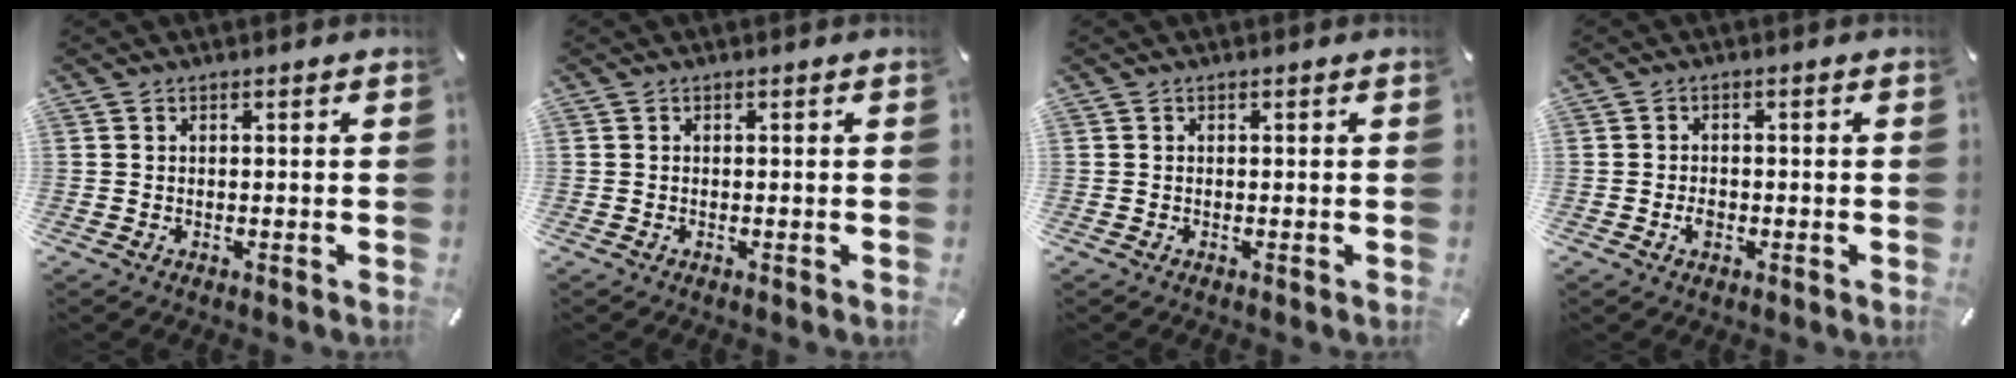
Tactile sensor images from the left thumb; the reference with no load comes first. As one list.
[{"total": 0.0}, {"total": 0.0}, {"total": 2.3, "force": [-0.8, 1.5, 1.4], "torque": [-0.034, 0.002, -0.018]}]